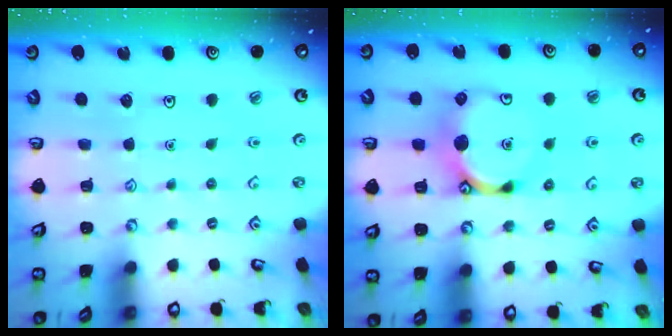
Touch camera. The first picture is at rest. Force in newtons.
{"total": 11.0, "press": 11.0, "slide": 0.5}